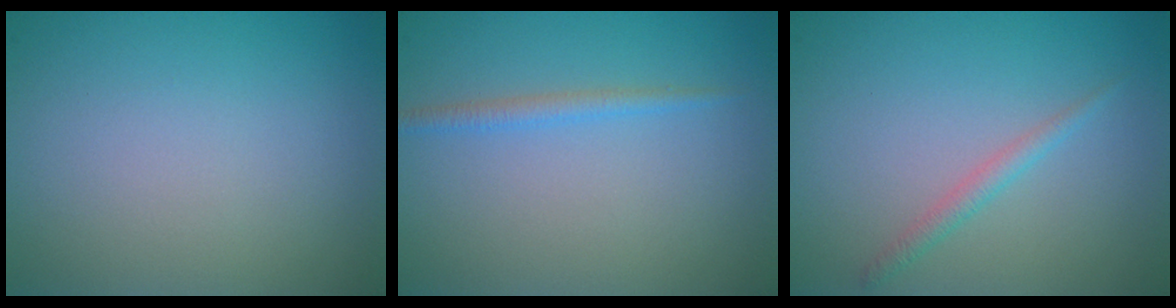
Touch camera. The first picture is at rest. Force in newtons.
{"total": 1.3, "press": 1.3, "slide": 0.1}
{"total": 1.2, "press": 1.2, "slide": 0.0}